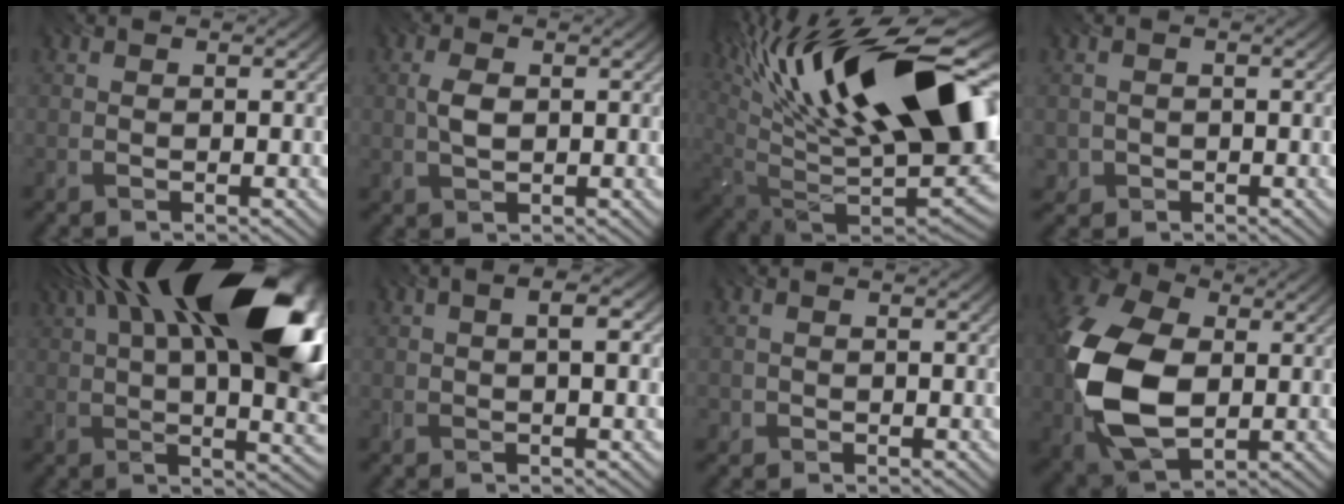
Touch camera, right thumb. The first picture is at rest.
{"total": 2.8, "force": [0.0, 1.6, 2.3], "torque": [-0.056, 0.004, 0.000]}
{"total": 20.8, "force": [8.0, 7.6, 17.6], "torque": [-0.305, 0.030, 0.149]}
{"total": 1.4, "force": [-0.5, 1.3, -0.2], "torque": [-0.001, -0.002, -0.013]}
{"total": 23.0, "force": [8.6, 9.6, 19.0], "torque": [-0.275, 0.054, 0.127]}
{"total": 2.1, "force": [-0.1, 0.6, 2.0], "torque": [-0.028, 0.006, -0.003]}
{"total": 0.9, "force": [-0.5, 0.8, -0.1], "torque": [0.003, -0.001, -0.013]}
{"total": 14.4, "force": [-0.3, 9.5, 10.8], "torque": [-0.275, 0.001, -0.001]}